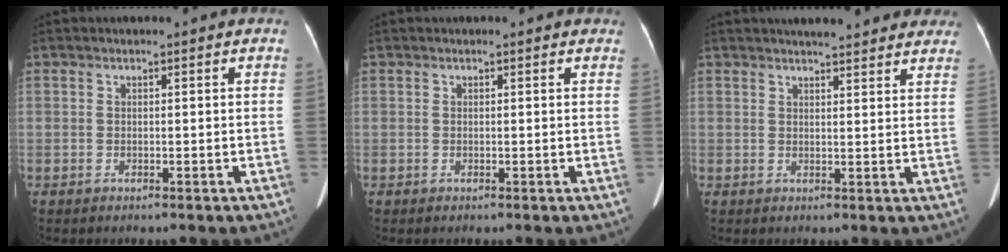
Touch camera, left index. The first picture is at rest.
{"total": 2.0, "force": [1.7, 0.6, 0.9], "torque": [-0.010, 0.010, 0.008]}
{"total": 14.0, "force": [12.5, 2.8, 5.7], "torque": [-0.054, 0.018, 0.138]}